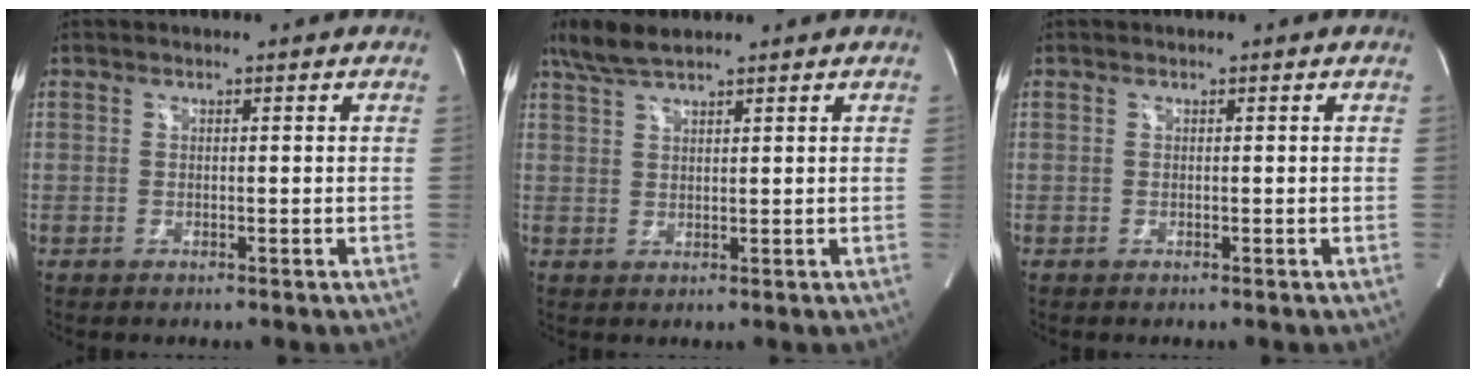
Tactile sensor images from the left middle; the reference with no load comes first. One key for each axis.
{"total": 4.8, "fx": 3.9, "fy": 0.7, "fz": 2.7, "tx": -0.065, "ty": 0.017, "tz": 0.080}
{"total": 0.0}